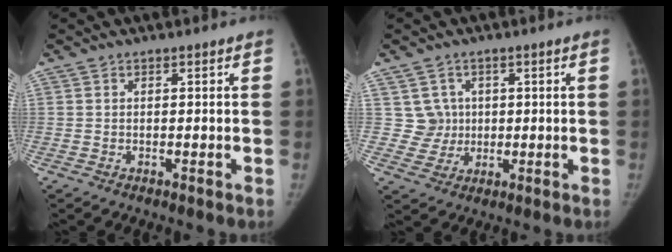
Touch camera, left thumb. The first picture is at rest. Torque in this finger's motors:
{"motor_torque": [-0.06, -0.06, -0.15, 0.12, -0.03]}